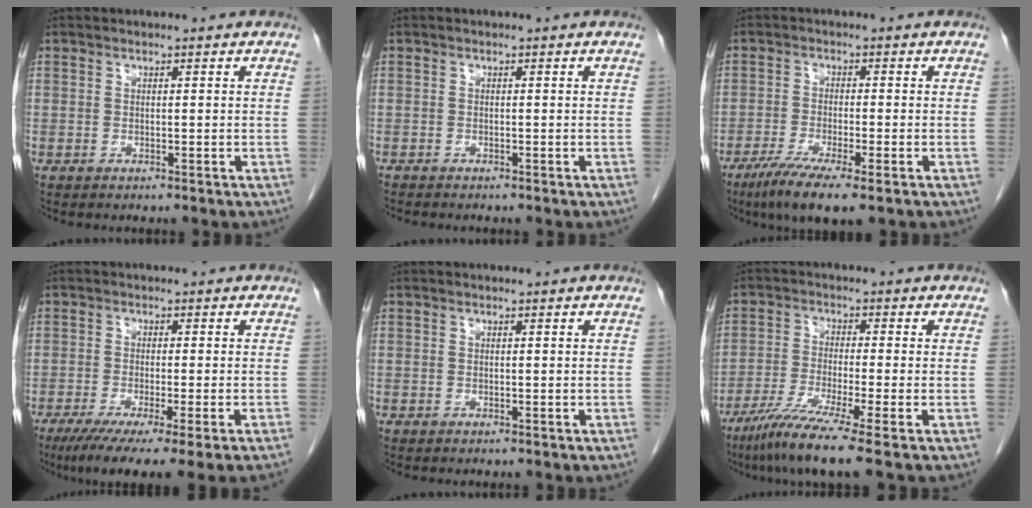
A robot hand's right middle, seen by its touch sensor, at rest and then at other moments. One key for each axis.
{"total": 1.7, "fx": -1.5, "fy": 0.4, "fz": 0.6, "tx": -0.013, "ty": -0.003, "tz": -0.021}
{"total": 8.7, "fx": -5.4, "fy": 1.0, "fz": 6.8, "tx": -0.119, "ty": -0.023, "tz": -0.086}
{"total": 11.4, "fx": -8.4, "fy": -0.9, "fz": 7.6, "tx": -0.095, "ty": -0.035, "tz": -0.127}
{"total": 0.0}
{"total": 9.2, "fx": -6.3, "fy": -1.4, "fz": 6.6, "tx": -0.120, "ty": -0.034, "tz": -0.113}